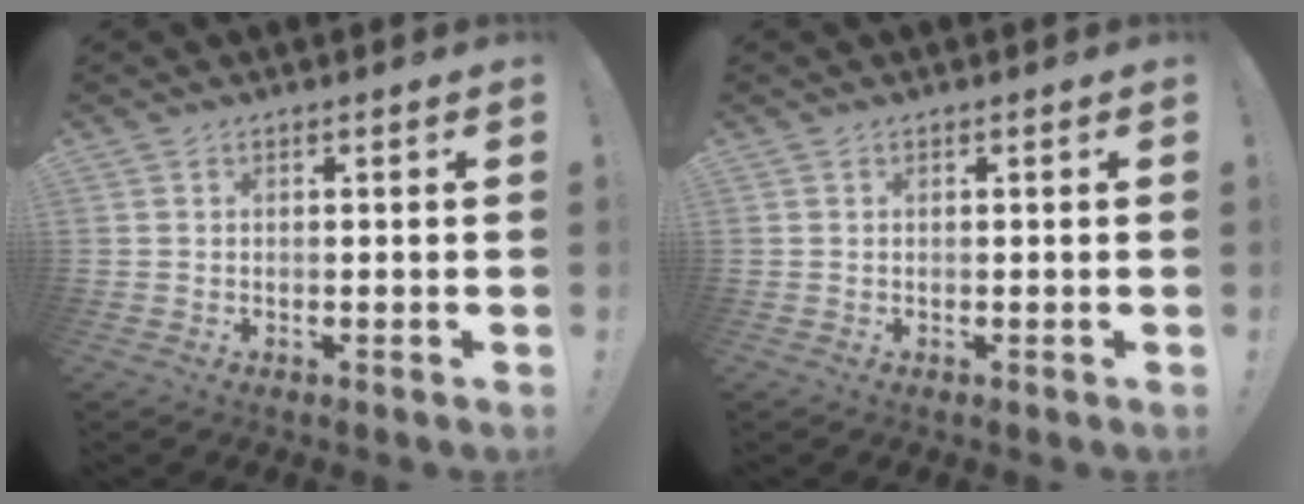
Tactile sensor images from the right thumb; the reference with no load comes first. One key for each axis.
{"total": 0.0}